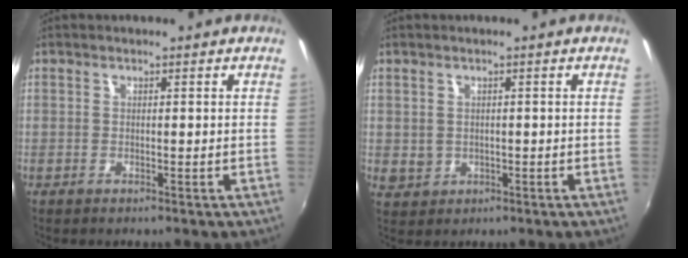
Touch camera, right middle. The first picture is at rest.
{"total": 2.7, "force": [0.1, 2.6, 1.0], "torque": [-0.015, 0.000, 0.007]}